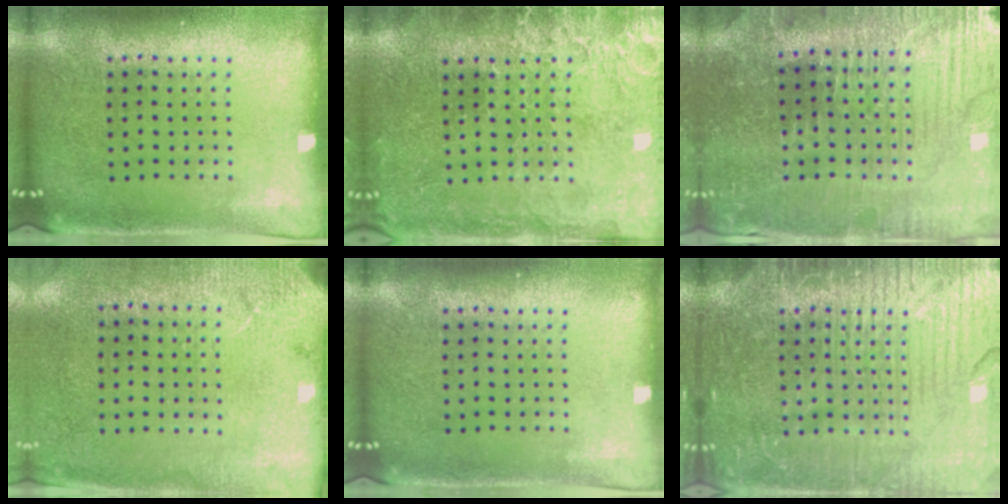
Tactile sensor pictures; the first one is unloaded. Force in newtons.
{"total": 3.3, "press": 3.1, "slide": 1.1}
{"total": 3.7, "press": 3.7, "slide": 0.4}
{"total": 2.6, "press": 2.1, "slide": 1.5}
{"total": 0.0}
{"total": 7.0, "press": 7.0, "slide": 0.9}